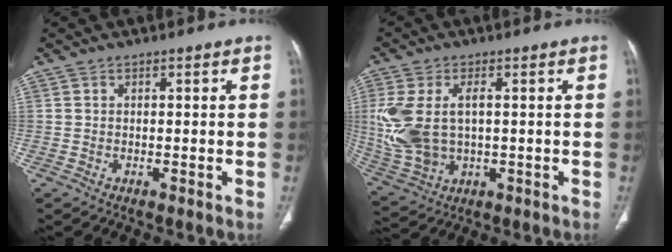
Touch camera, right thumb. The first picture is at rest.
{"total": 13.7, "force": [0.9, 8.3, 10.9], "torque": [-0.250, 0.000, 0.034]}